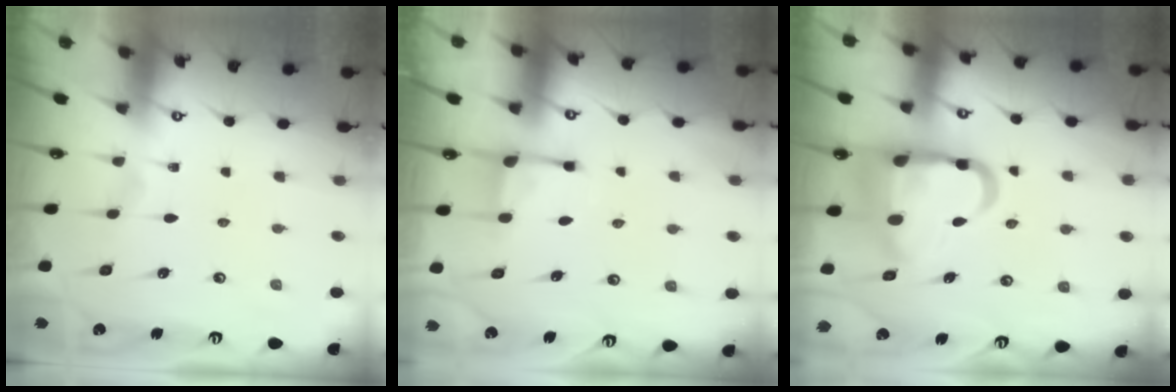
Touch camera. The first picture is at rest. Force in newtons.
{"total": 3.5, "press": 3.4, "slide": 0.7}
{"total": 16.2, "press": 16.1, "slide": 1.9}